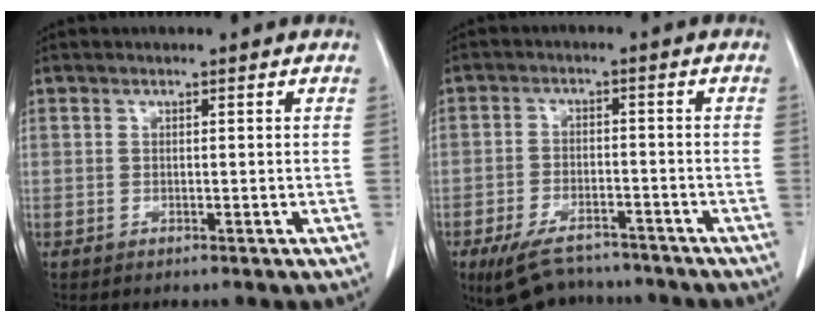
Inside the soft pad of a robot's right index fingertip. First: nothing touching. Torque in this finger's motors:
{"motor_torque": [0.74, -0.62, 0.29, 0.06]}